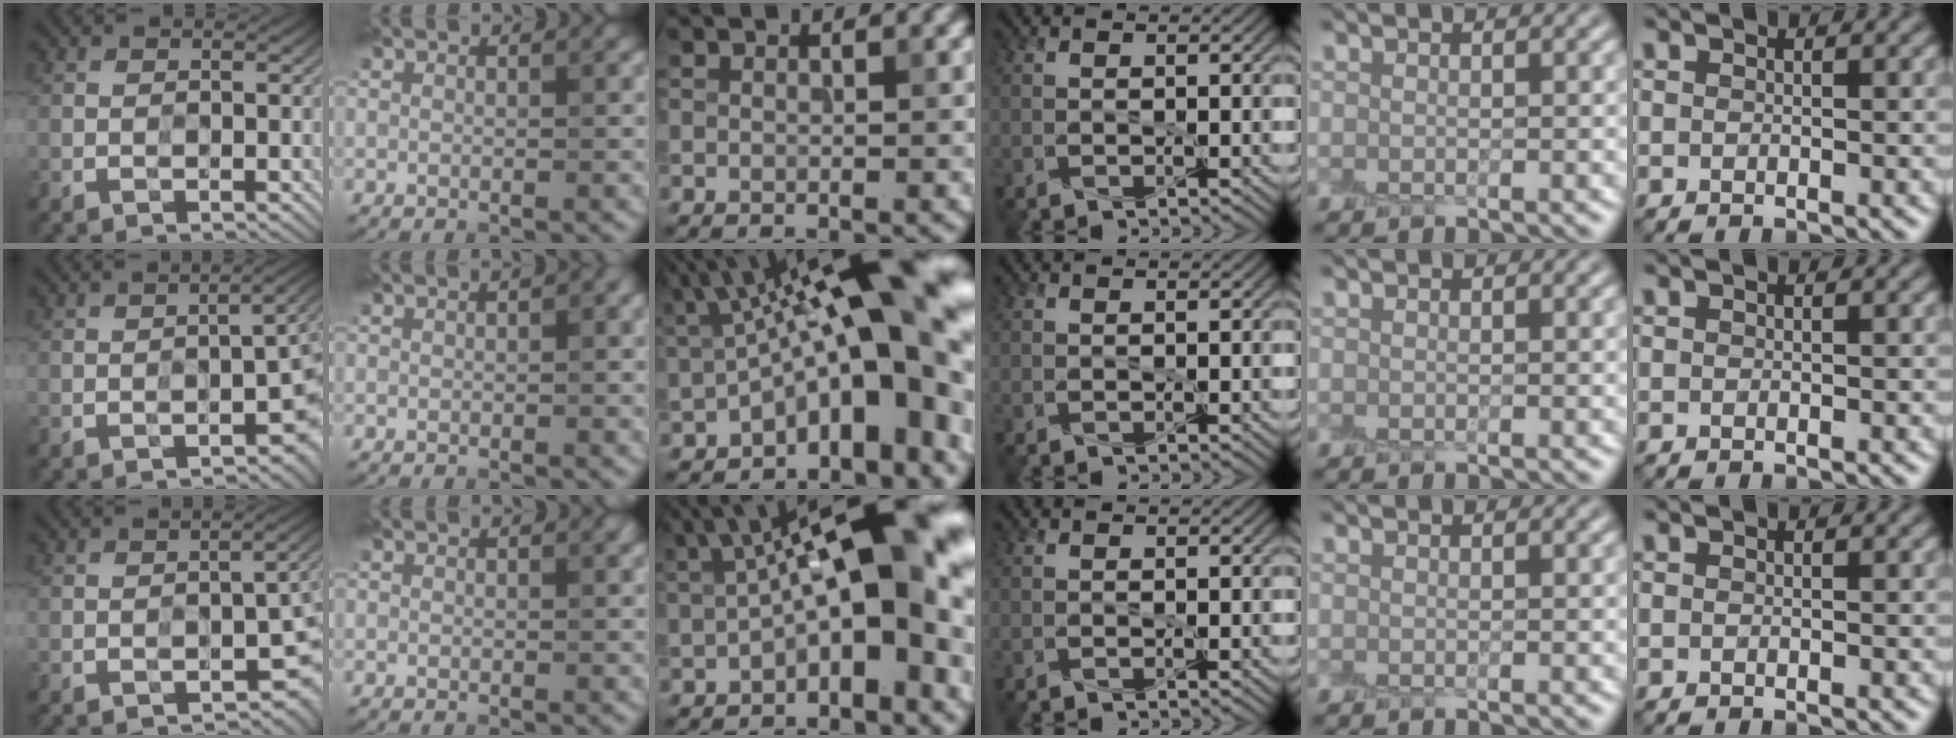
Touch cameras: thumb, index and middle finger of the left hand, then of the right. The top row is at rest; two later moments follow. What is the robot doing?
{"motion": "peel", "object": "aluminum foil"}